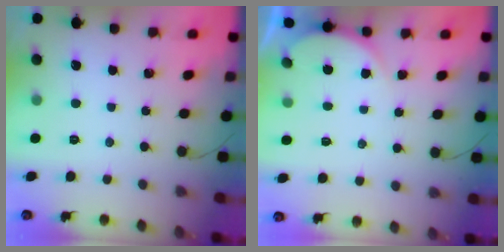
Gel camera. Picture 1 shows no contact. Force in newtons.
{"total": 2.3, "press": 2.2, "slide": 0.6}